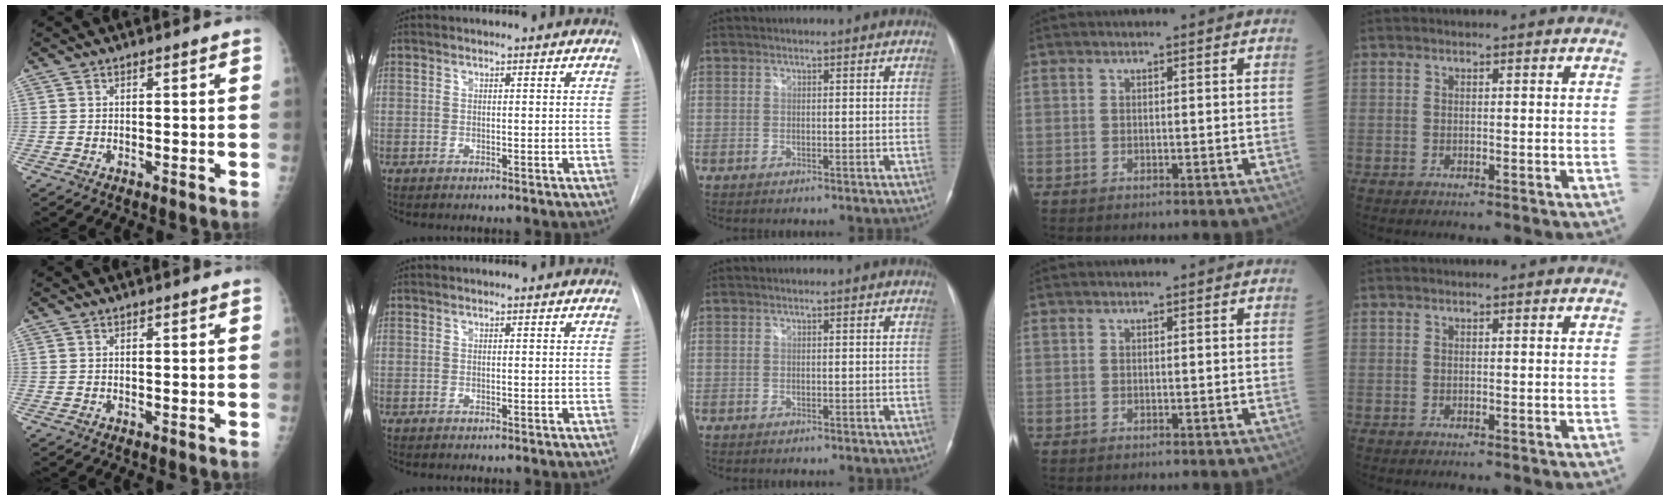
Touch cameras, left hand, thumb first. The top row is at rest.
{}